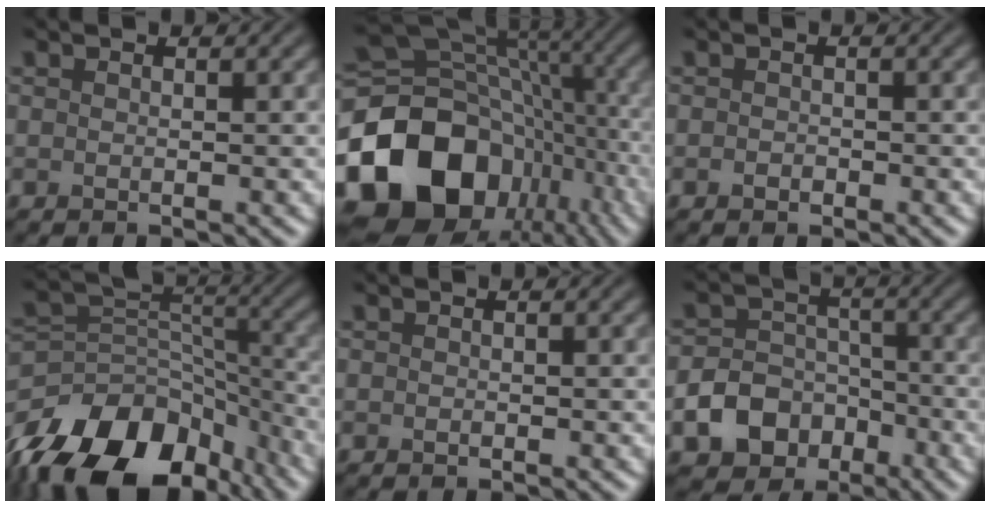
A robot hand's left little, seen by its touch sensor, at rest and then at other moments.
{"total": 18.3, "force": [-6.5, 13.9, 9.9], "torque": [-0.205, -0.018, -0.106]}
{"total": 0.7, "force": [-0.3, 0.5, 0.3], "torque": [-0.006, -0.003, -0.007]}
{"total": 14.9, "force": [-10.1, 8.7, 6.7], "torque": [-0.139, 0.006, -0.162]}
{"total": 0.0}
{"total": 6.4, "force": [-3.1, 4.9, 2.6], "torque": [-0.022, -0.006, -0.067]}